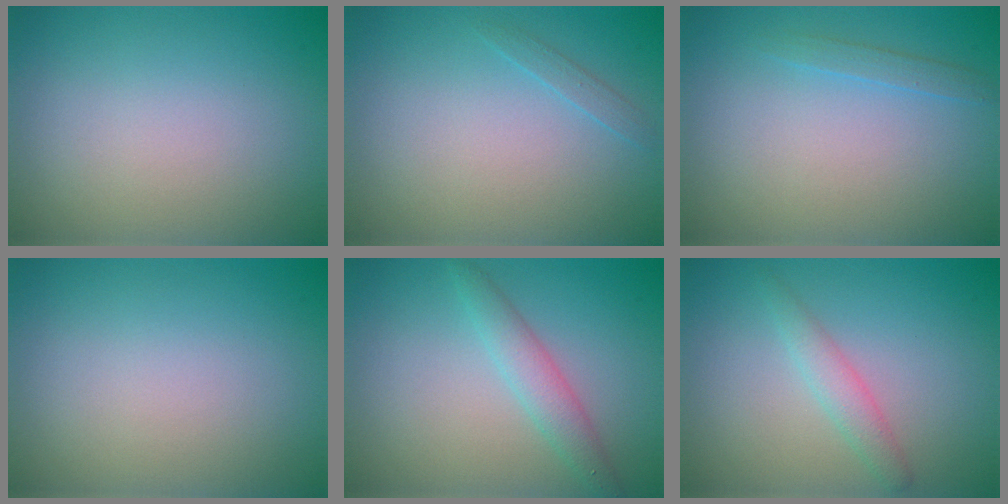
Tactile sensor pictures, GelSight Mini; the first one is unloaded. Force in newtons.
{"total": 0.8, "press": 0.8, "slide": 0.1}
{"total": 1.0, "press": 1.0, "slide": 0.1}
{"total": 0.0}
{"total": 2.4, "press": 2.4, "slide": 0.1}
{"total": 1.9, "press": 1.9, "slide": 0.2}